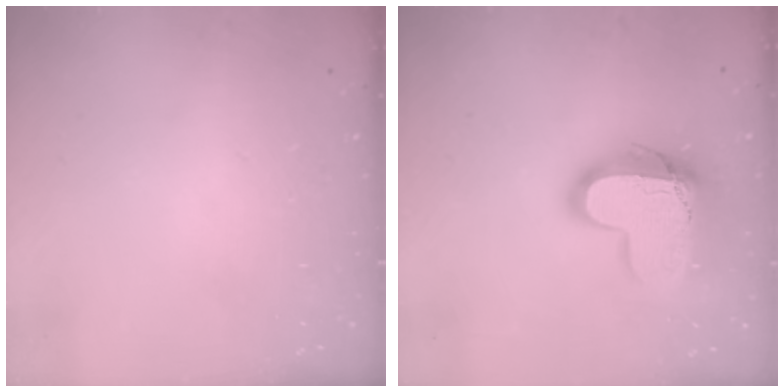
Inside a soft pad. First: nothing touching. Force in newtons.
{"total": 16.2, "press": 16.1, "slide": 1.3}